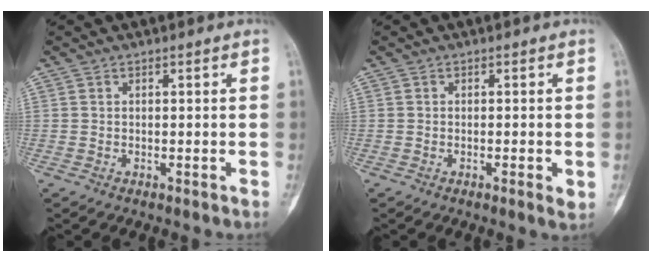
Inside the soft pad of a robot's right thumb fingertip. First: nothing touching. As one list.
[{"total": 1.5, "force": [-0.4, 0.4, 1.4], "torque": [-0.024, -0.004, -0.006]}]